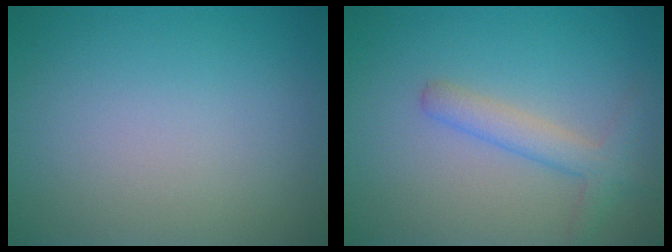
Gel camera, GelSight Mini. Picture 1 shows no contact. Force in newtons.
{"total": 2.7, "press": 2.7, "slide": 0.1}